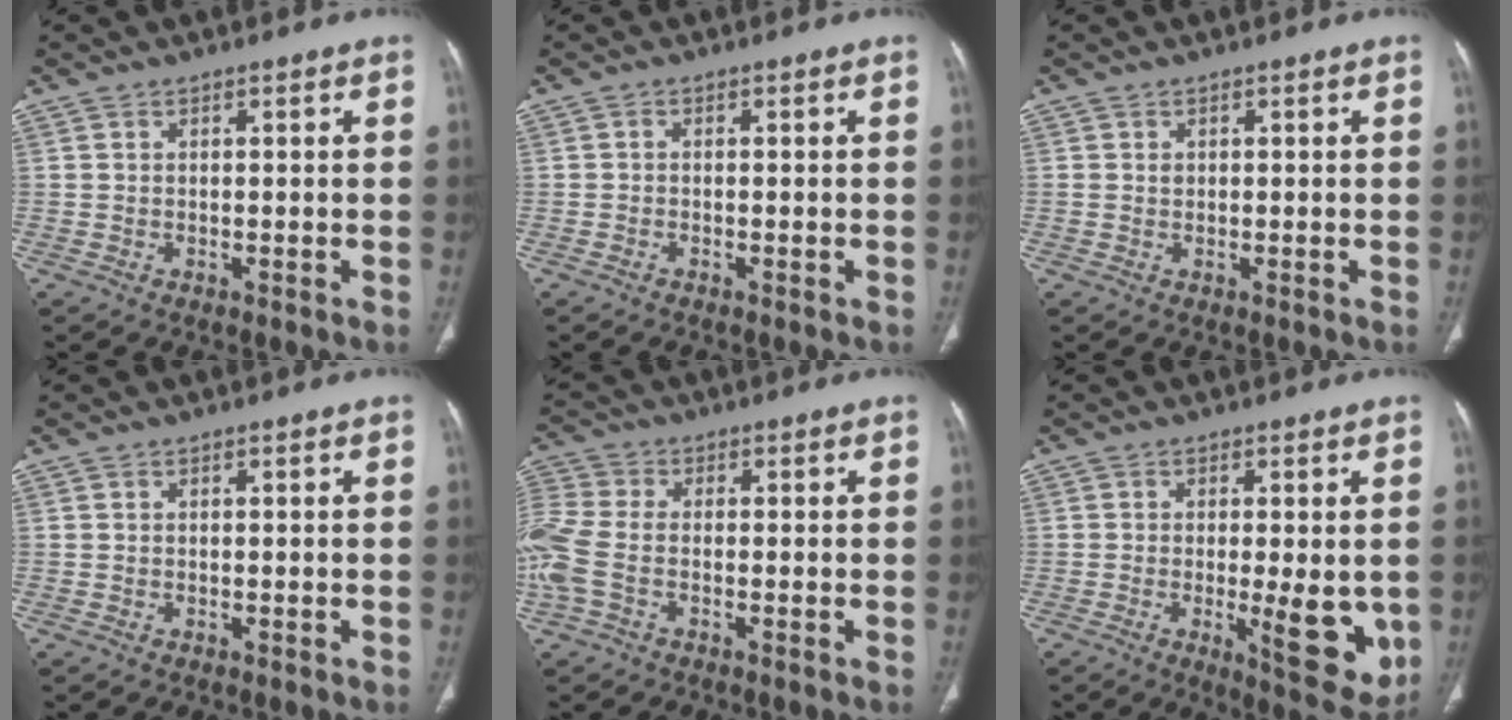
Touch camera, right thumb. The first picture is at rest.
{"total": 0.6, "force": [-0.4, 0.3, 0.4], "torque": [-0.006, 0.000, -0.009]}
{"total": 0.7, "force": [0.2, 0.6, 0.4], "torque": [-0.005, 0.000, 0.004]}
{"total": 0.0}
{"total": 10.4, "force": [-2.1, 6.5, 7.9], "torque": [-0.214, 0.013, -0.043]}
{"total": 11.2, "force": [-1.7, 3.6, 10.5], "torque": [-0.127, -0.023, -0.014]}